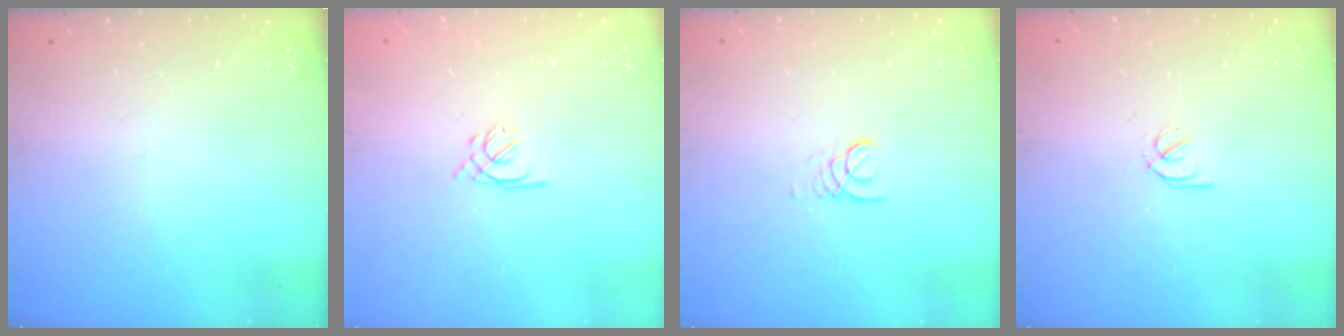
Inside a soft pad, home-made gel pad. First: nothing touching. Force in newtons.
{"total": 1.6, "press": 1.5, "slide": 0.5}
{"total": 1.4, "press": 1.4, "slide": 0.2}
{"total": 2.0, "press": 2.0, "slide": 0.3}